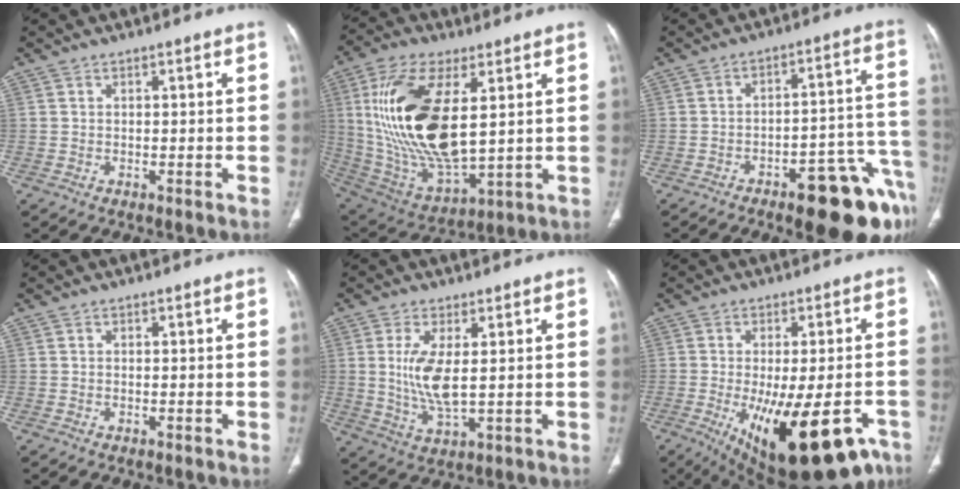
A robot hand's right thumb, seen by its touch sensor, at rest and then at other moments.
{"total": 23.5, "force": [4.5, 10.4, 20.6], "torque": [-0.413, -0.027, 0.093]}
{"total": 17.8, "force": [-10.1, 5.9, 13.4], "torque": [-0.097, 0.076, -0.132]}
{"total": 0.0}
{"total": 8.0, "force": [1.1, 2.7, 7.5], "torque": [-0.165, -0.022, 0.029]}
{"total": 22.7, "force": [-10.6, 8.8, 18.1], "torque": [-0.226, -0.007, -0.139]}